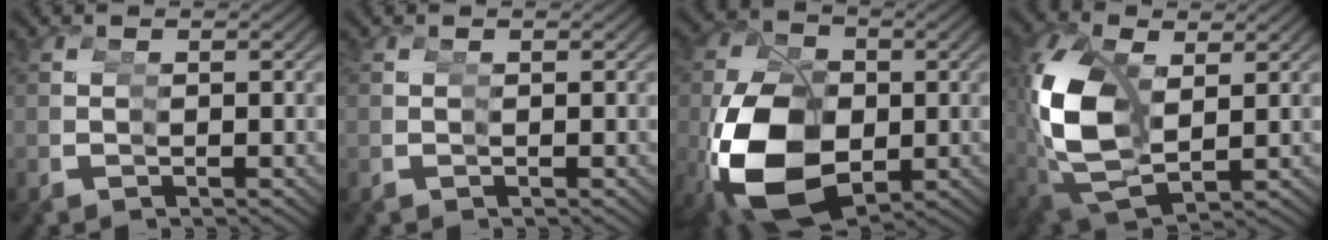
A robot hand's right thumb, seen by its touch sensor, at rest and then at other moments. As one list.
[{"total": 0.0}, {"total": 13.8, "force": [-1.9, 10.0, 9.3], "torque": [-0.200, -0.044, -0.005]}, {"total": 9.5, "force": [-0.4, 7.4, 5.9], "torque": [-0.159, -0.037, 0.014]}]